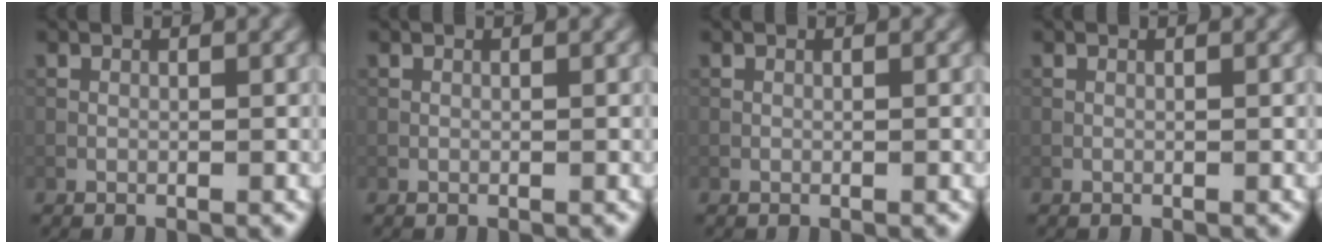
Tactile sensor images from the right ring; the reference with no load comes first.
{"total": 0.0}
{"total": 0.0}
{"total": 0.0}